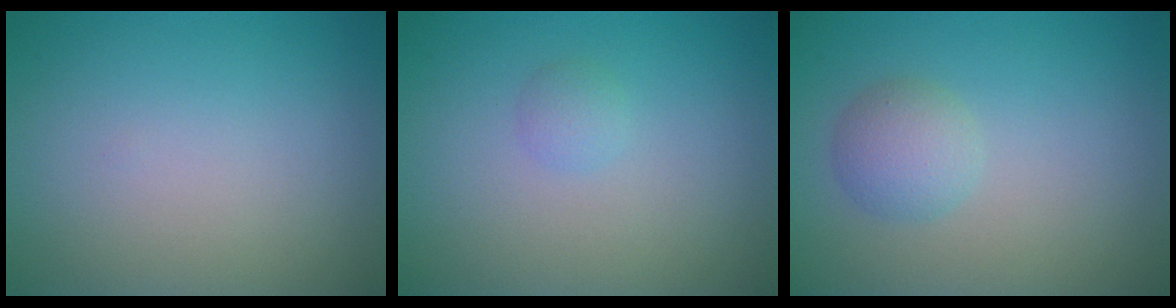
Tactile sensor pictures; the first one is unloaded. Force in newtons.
{"total": 1.0, "press": 1.0, "slide": 0.0}
{"total": 2.4, "press": 2.4, "slide": 0.0}